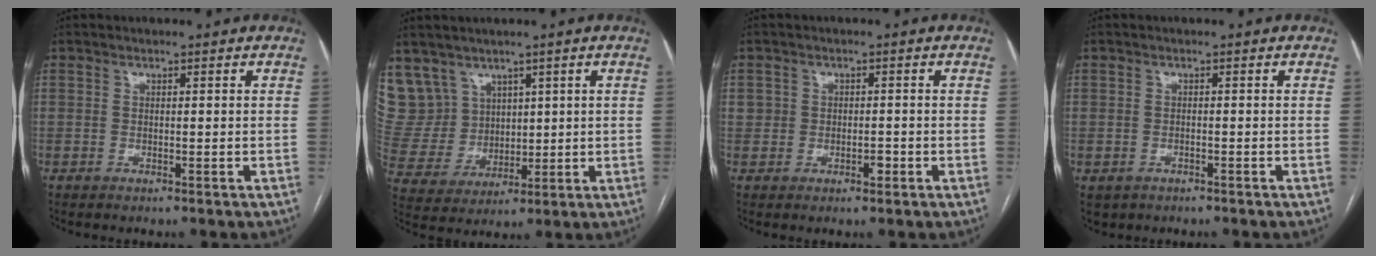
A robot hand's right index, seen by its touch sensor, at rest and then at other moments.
{"total": 10.6, "force": [6.7, 8.2, 0.9], "torque": [-0.038, 0.039, 0.160]}
{"total": 2.3, "force": [-0.4, 1.9, 1.3], "torque": [-0.017, 0.008, -0.002]}
{"total": 2.2, "force": [-1.0, 1.8, 0.6], "torque": [-0.009, 0.001, -0.009]}